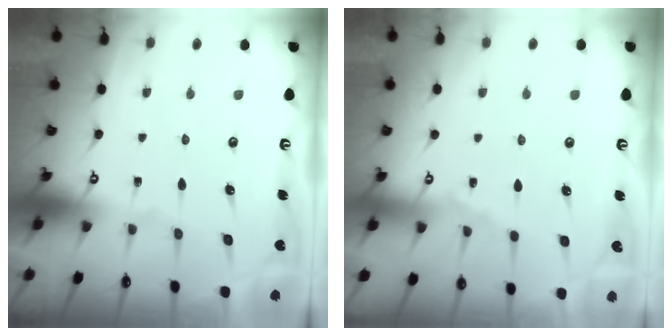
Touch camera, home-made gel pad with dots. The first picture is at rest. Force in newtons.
{"total": 2.8, "press": 2.8, "slide": 0.5}